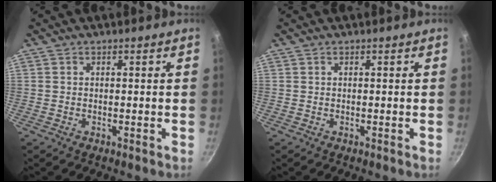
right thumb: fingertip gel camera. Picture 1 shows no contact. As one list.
[{"total": 0.0}]